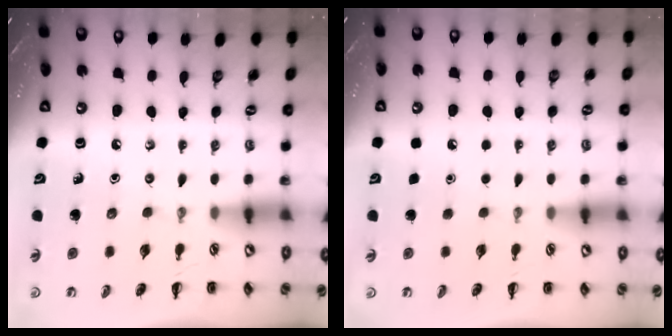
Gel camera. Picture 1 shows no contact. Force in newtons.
{"total": 1.7, "press": 1.6, "slide": 0.1}